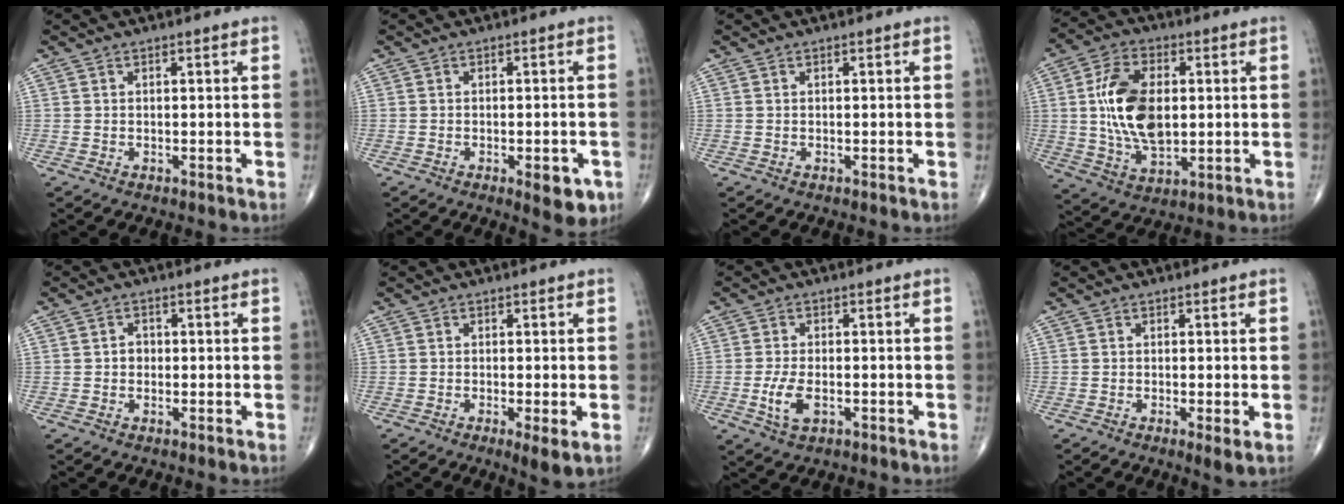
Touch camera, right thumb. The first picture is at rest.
{"total": 5.7, "force": [-2.3, 2.2, 4.7], "torque": [-0.045, 0.001, -0.023]}
{"total": 0.0}
{"total": 15.0, "force": [1.4, 8.6, 12.3], "torque": [-0.219, -0.002, 0.029]}
{"total": 1.7, "force": [-0.2, 1.4, 0.8], "torque": [0.000, 0.005, -0.007]}
{"total": 3.7, "force": [-1.0, 0.6, 3.5], "torque": [-0.065, -0.014, -0.021]}
{"total": 5.0, "force": [-1.4, 2.6, 4.0], "torque": [-0.083, 0.001, -0.021]}
{"total": 2.3, "force": [-0.5, 0.3, 2.2], "torque": [-0.046, -0.011, -0.012]}